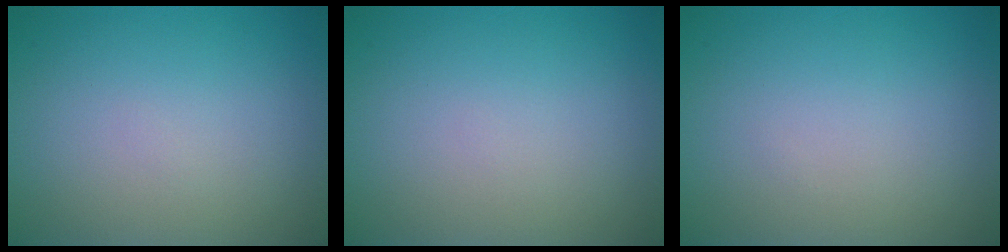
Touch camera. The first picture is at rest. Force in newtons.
{"total": 0.0}
{"total": 0.0}